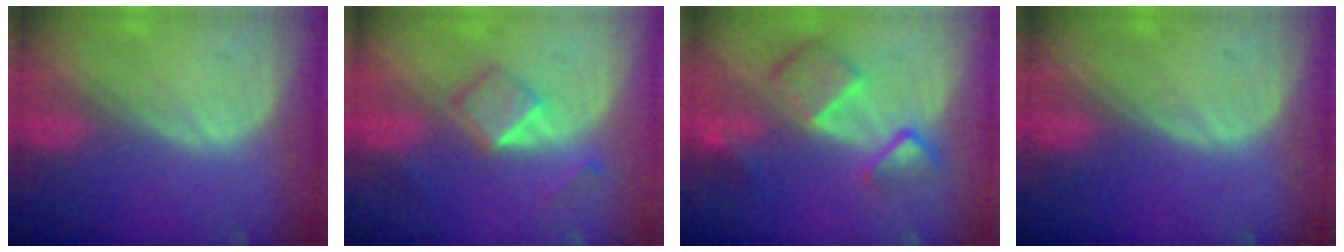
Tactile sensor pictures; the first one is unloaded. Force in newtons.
{"total": 5.3, "press": 4.5, "slide": 2.9}
{"total": 7.9, "press": 6.9, "slide": 4.0}
{"total": 0.0}